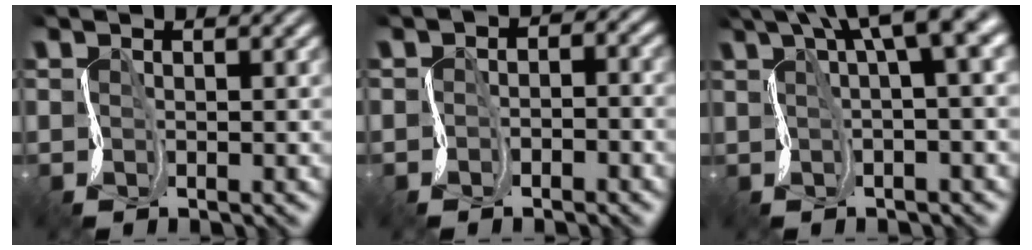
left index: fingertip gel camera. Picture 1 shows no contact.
{"total": 2.5, "force": [-1.0, 1.7, 1.6], "torque": [-0.013, 0.005, -0.022]}
{"total": 8.3, "force": [3.8, 2.0, 7.0], "torque": [-0.082, 0.026, 0.063]}